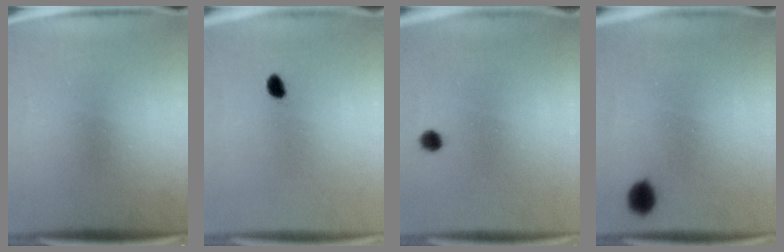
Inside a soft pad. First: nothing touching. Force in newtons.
{"total": 2.0}
{"total": 1.8}
{"total": 5.1}